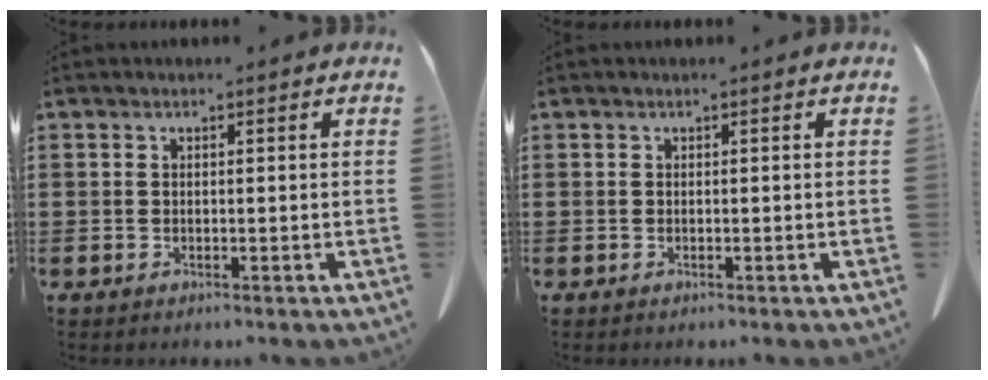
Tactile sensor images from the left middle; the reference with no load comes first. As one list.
[{"total": 0.0}]